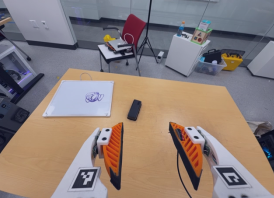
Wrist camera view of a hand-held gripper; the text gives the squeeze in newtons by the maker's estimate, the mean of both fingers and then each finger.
{"total": 0.0}